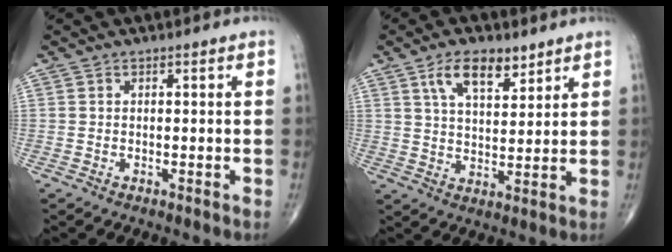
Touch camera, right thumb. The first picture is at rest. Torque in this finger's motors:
{"motor_torque": [-0.27, 0.32, 0.42, 0.38, 0.01]}